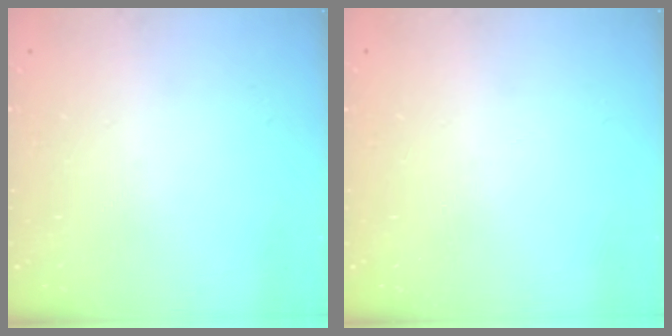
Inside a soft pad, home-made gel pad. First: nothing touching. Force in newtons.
{"total": 0.0}